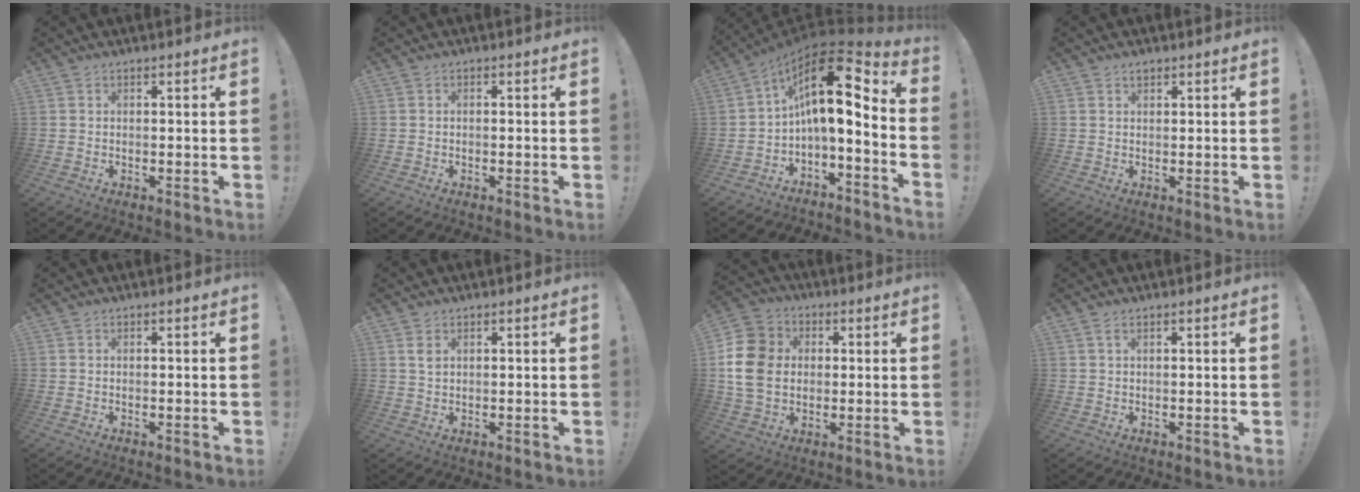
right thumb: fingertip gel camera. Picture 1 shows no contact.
{"total": 0.6, "force": [-0.3, 0.0, 0.4], "torque": [-0.009, 0.000, -0.006]}
{"total": 15.6, "force": [4.1, 5.4, 14.1], "torque": [-0.236, -0.029, 0.067]}
{"total": 1.0, "force": [0.8, 0.4, 0.4], "torque": [-0.008, -0.001, 0.015]}
{"total": 0.0}
{"total": 2.2, "force": [1.1, 1.2, 1.6], "torque": [-0.018, -0.004, 0.016]}
{"total": 14.8, "force": [1.1, 12.2, 8.3], "torque": [-0.153, 0.008, 0.025]}
{"total": 1.5, "force": [0.7, 0.3, 1.2], "torque": [-0.030, 0.003, 0.014]}